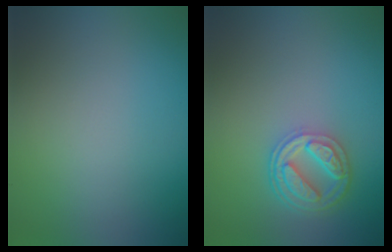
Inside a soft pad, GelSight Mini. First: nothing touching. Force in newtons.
{"total": 4.4, "press": 3.4, "slide": 2.7}